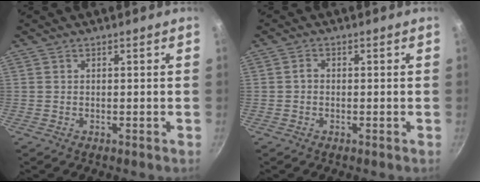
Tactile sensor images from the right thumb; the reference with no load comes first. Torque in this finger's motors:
{"motor_torque": [0.13, -0.01, -0.09, -0.12, -0.02]}